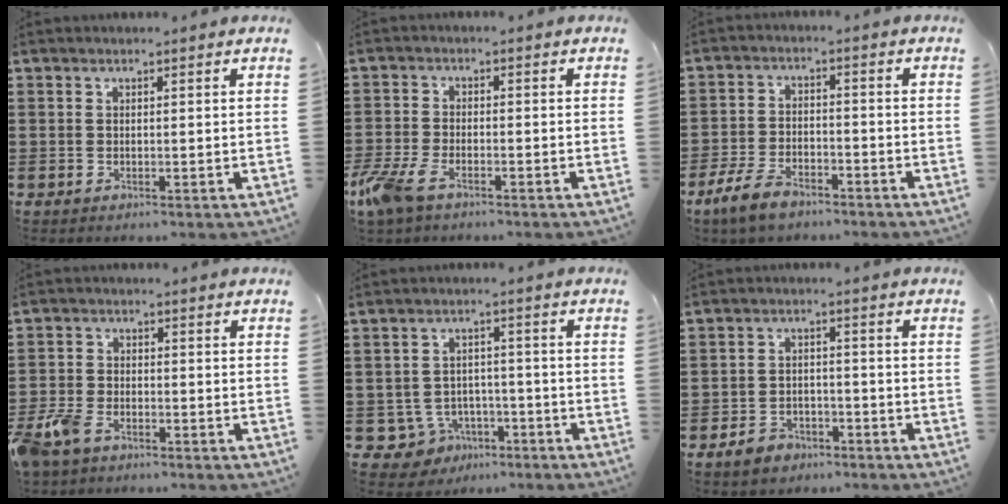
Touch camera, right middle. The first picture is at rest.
{"total": 5.4, "force": [-3.5, 2.0, 3.6], "torque": [-0.107, -0.012, -0.077]}
{"total": 6.0, "force": [-4.4, 2.4, 3.3], "torque": [-0.080, 0.002, -0.089]}
{"total": 4.6, "force": [-3.5, 2.2, 1.8], "torque": [-0.065, -0.001, -0.079]}
{"total": 4.9, "force": [-3.3, 3.4, 1.3], "torque": [-0.047, 0.008, -0.065]}
{"total": 3.6, "force": [-3.1, 1.6, 1.1], "torque": [-0.029, 0.006, -0.063]}